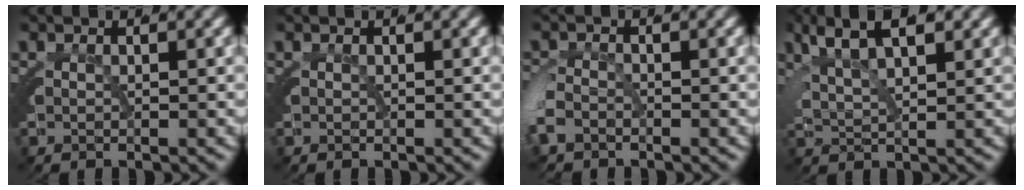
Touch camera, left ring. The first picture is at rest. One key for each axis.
{"total": 0.0}
{"total": 2.3, "fx": -1.6, "fy": 1.6, "fz": 0.0, "tx": -0.016, "ty": -0.001, "tz": -0.033}
{"total": 5.2, "fx": 3.0, "fy": 2.8, "fz": 3.3, "tx": -0.065, "ty": 0.009, "tz": 0.044}